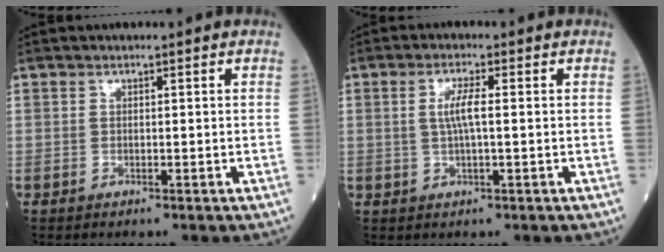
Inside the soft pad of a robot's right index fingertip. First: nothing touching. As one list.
[{"total": 3.6, "force": [0.4, 0.3, 3.6], "torque": [-0.073, 0.001, 0.009]}]